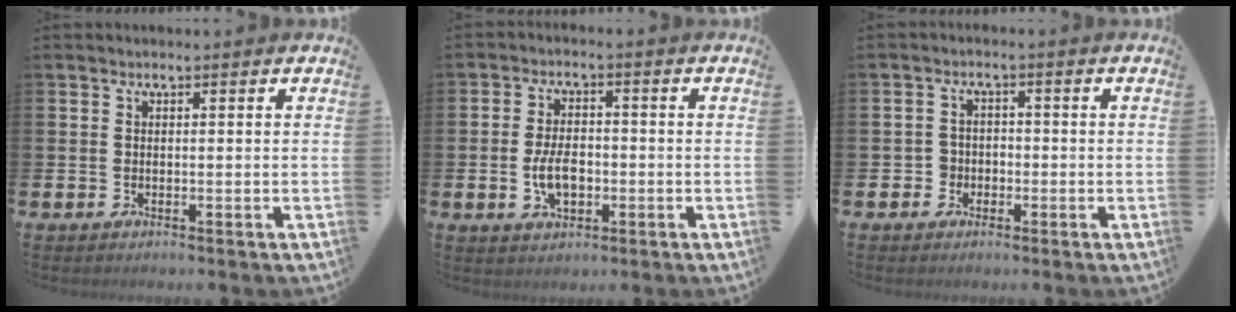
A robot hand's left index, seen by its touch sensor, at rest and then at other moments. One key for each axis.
{"total": 4.8, "fx": -1.0, "fy": 2.8, "fz": 3.8, "tx": -0.060, "ty": -0.003, "tz": -0.022}
{"total": 2.4, "fx": -1.2, "fy": 2.1, "fz": 0.1, "tx": -0.004, "ty": 0.003, "tz": -0.031}